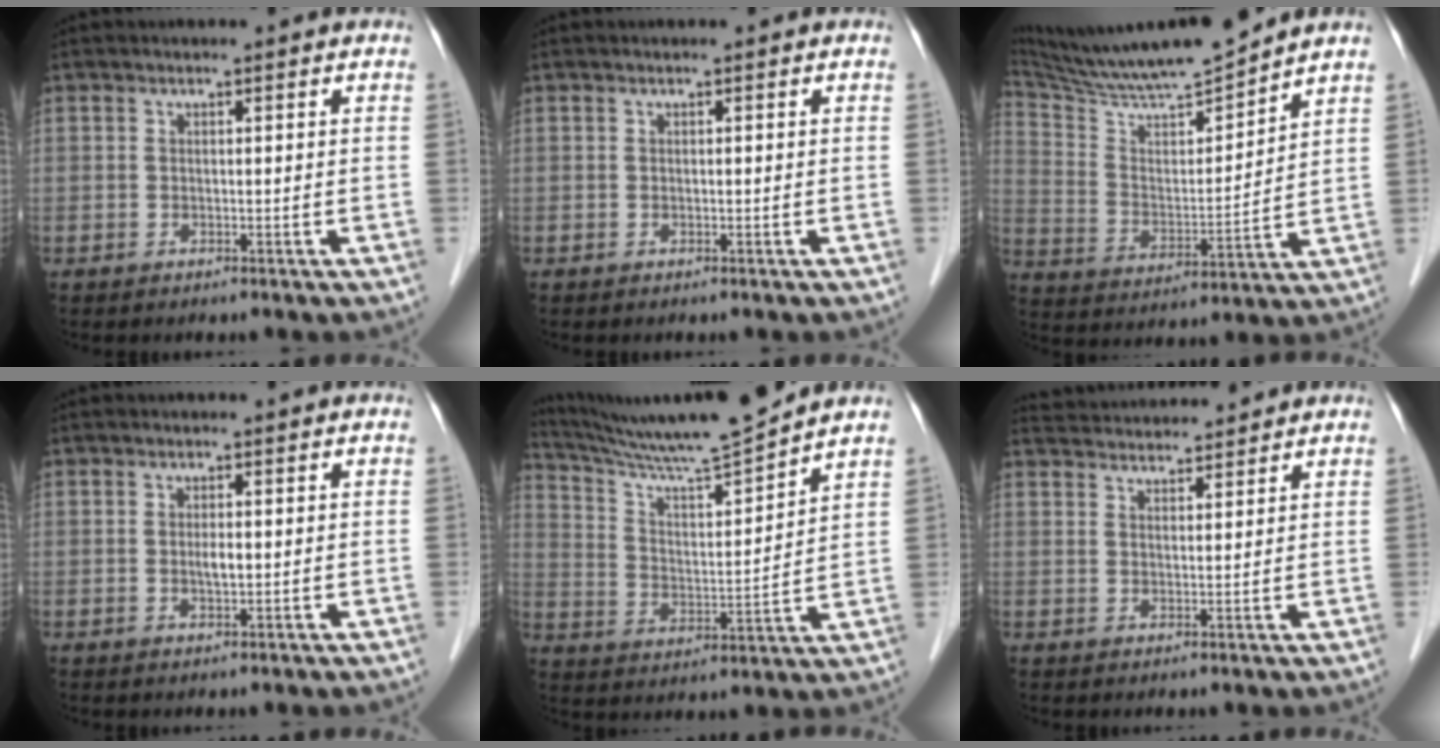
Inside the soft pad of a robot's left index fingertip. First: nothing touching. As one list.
[{"total": 0.0}, {"total": 14.4, "force": [13.5, -0.8, 4.9], "torque": [-0.098, 0.002, 0.244]}, {"total": 1.5, "force": [0.0, 0.4, 1.4], "torque": [-0.027, 0.000, -0.001]}, {"total": 14.4, "force": [13.1, -1.8, 5.5], "torque": [-0.106, -0.006, 0.224]}, {"total": 8.0, "force": [7.9, 0.7, 1.4], "torque": [-0.028, 0.033, 0.121]}]